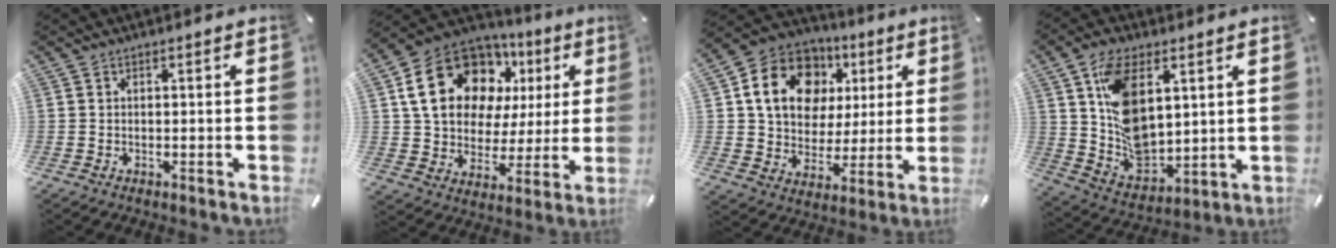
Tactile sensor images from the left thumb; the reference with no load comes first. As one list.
[{"total": 20.3, "force": [8.0, 15.0, 11.1], "torque": [-0.187, -0.023, 0.150]}, {"total": 17.0, "force": [5.8, 13.7, 8.4], "torque": [-0.148, -0.009, 0.110]}, {"total": 13.9, "force": [4.8, 8.6, 9.9], "torque": [-0.203, -0.012, 0.093]}]